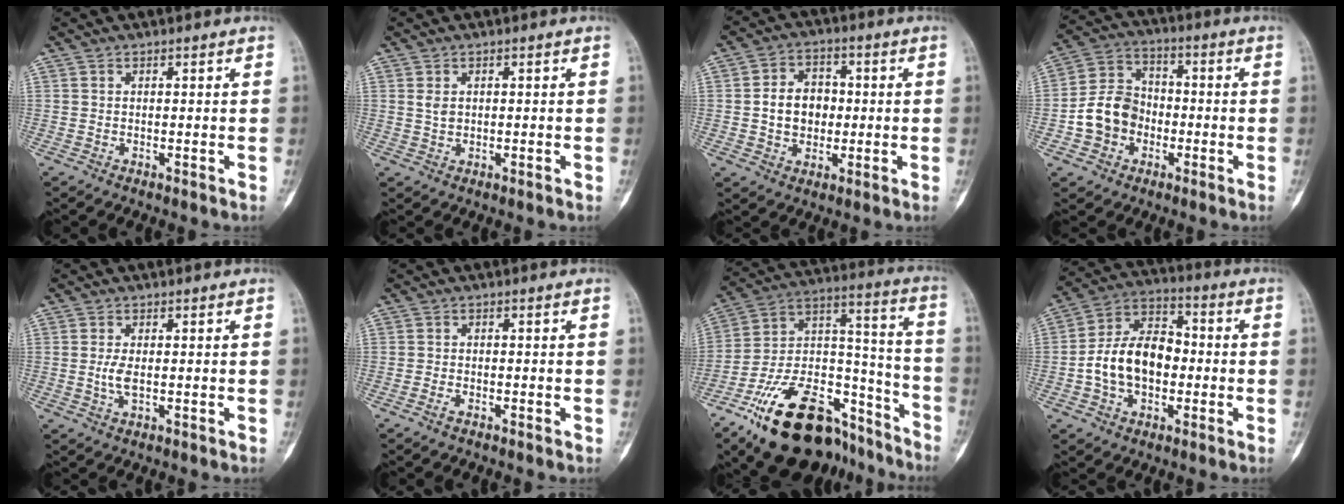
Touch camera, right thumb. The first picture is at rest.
{"total": 1.6, "force": [0.4, 1.1, 1.1], "torque": [-0.011, -0.001, 0.008]}
{"total": 8.6, "force": [-0.1, 6.8, 5.3], "torque": [-0.061, 0.013, -0.005]}
{"total": 10.4, "force": [-2.7, 8.7, 5.0], "torque": [-0.067, 0.038, -0.056]}
{"total": 2.7, "force": [-0.1, 1.0, 2.5], "torque": [-0.060, -0.006, -0.001]}
{"total": 1.3, "force": [-0.9, 0.5, 0.6], "torque": [-0.013, 0.001, -0.020]}
{"total": 28.9, "force": [-19.3, 14.2, 16.2], "torque": [-0.242, 0.105, -0.321]}
{"total": 13.7, "force": [-1.8, 9.4, 9.9], "torque": [-0.153, 0.040, -0.039]}